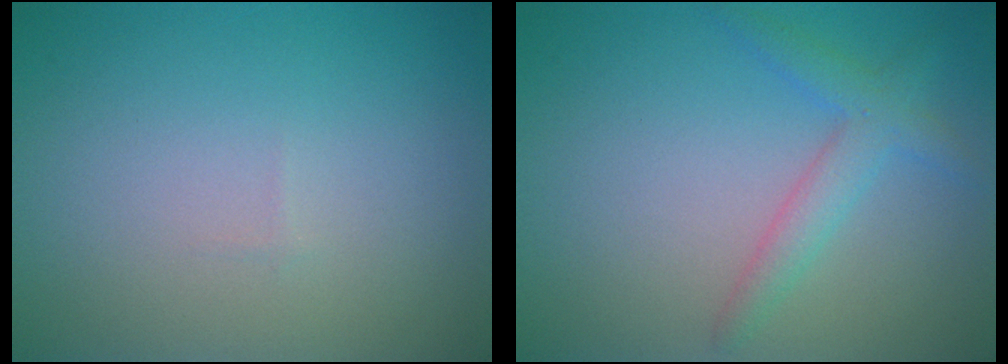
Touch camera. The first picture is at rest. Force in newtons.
{"total": 2.6, "press": 2.6, "slide": 0.2}